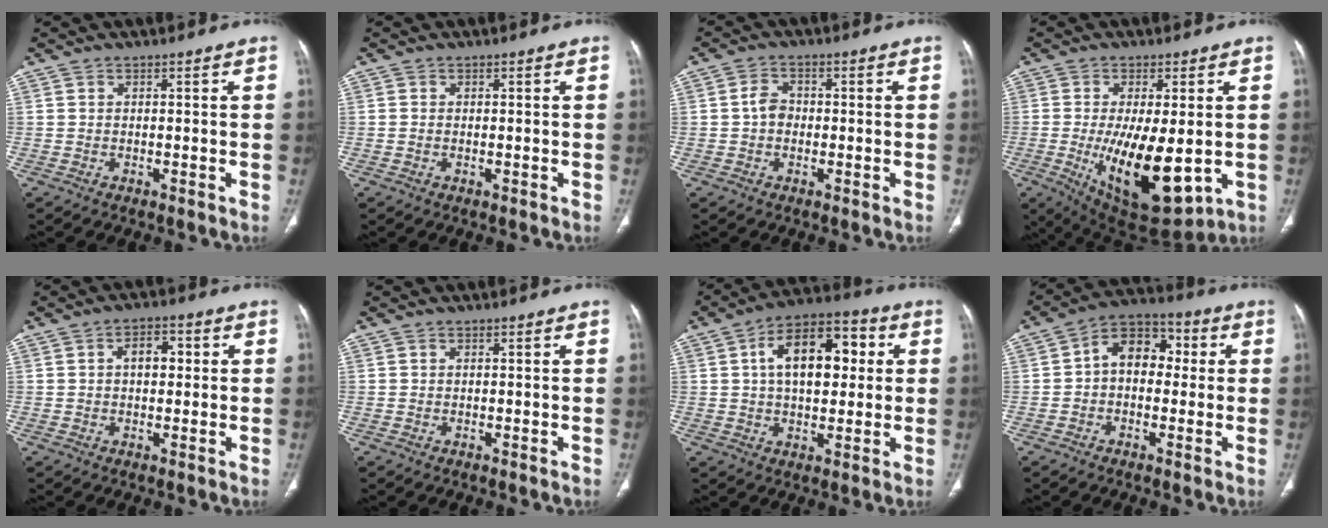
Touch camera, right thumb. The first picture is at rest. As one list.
[{"total": 0.0}, {"total": 3.4, "force": [-0.3, 2.7, 2.1], "torque": [-0.029, 0.011, -0.014]}, {"total": 16.4, "force": [-2.7, 6.6, 14.8], "torque": [-0.244, -0.029, -0.020]}, {"total": 4.9, "force": [0.7, 3.0, 3.8], "torque": [-0.046, 0.013, 0.006]}, {"total": 0.0}, {"total": 15.4, "force": [3.0, 8.7, 12.3], "torque": [-0.167, 0.023, 0.042]}, {"total": 10.3, "force": [0.8, 7.2, 7.3], "torque": [-0.081, 0.032, -0.001]}]